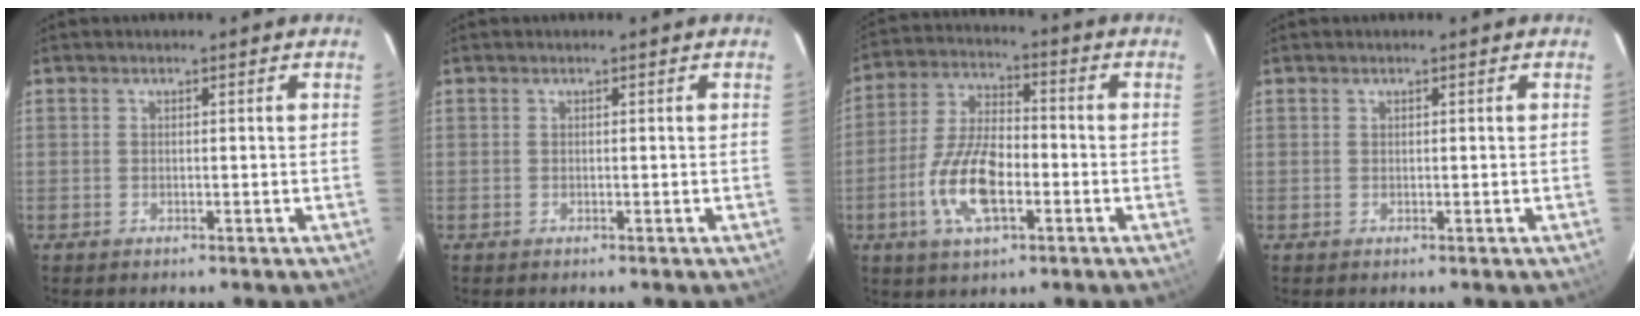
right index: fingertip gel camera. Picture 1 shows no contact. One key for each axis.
{"total": 0.0}
{"total": 12.3, "fx": -4.2, "fy": 5.3, "fz": 10.3, "tx": -0.217, "ty": 0.000, "tz": -0.078}
{"total": 0.0}